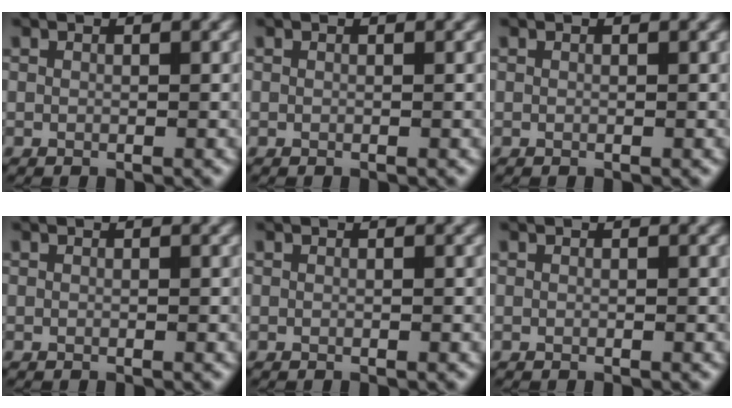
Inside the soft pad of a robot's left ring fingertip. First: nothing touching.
{"total": 0.0}
{"total": 0.0}
{"total": 0.0}
{"total": 0.0}
{"total": 0.0}